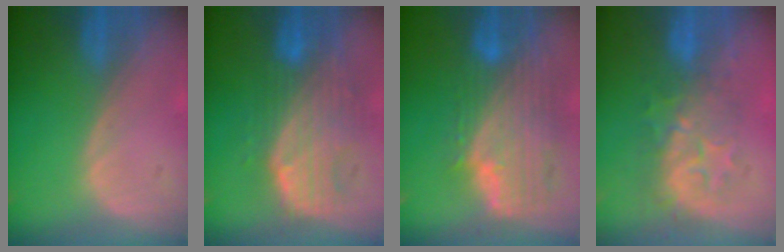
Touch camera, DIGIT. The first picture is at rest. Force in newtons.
{"total": 9.9, "press": 8.6, "slide": 4.8}
{"total": 11.6, "press": 9.9, "slide": 6.1}
{"total": 8.4, "press": 7.9, "slide": 2.7}